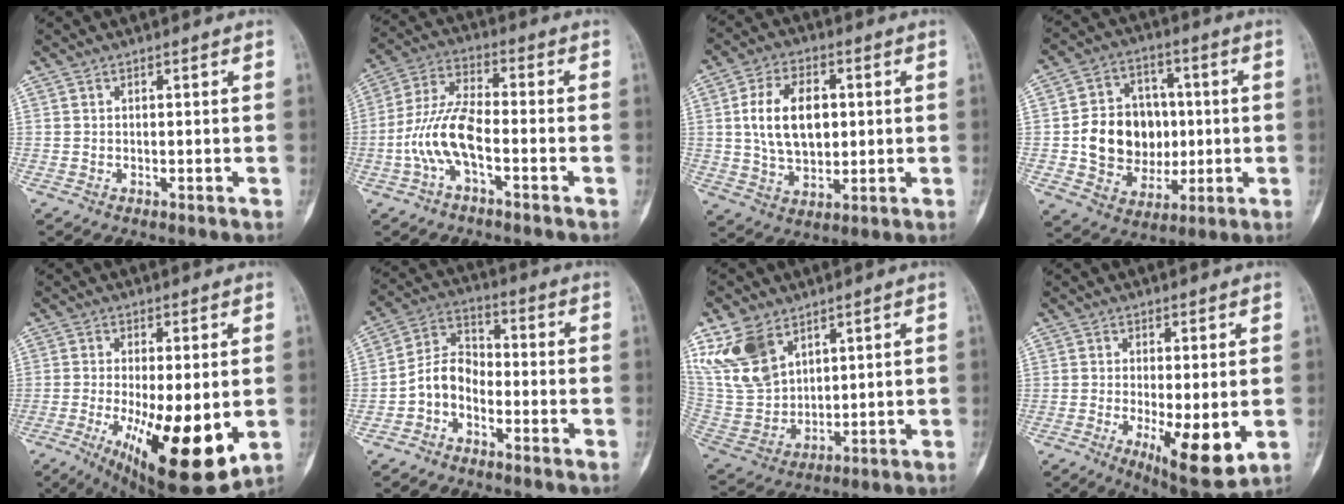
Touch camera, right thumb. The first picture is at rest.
{"total": 10.0, "force": [-3.3, 3.8, 8.7], "torque": [-0.192, 0.039, -0.068]}
{"total": 12.7, "force": [1.8, 8.0, 9.6], "torque": [-0.148, -0.004, 0.035]}
{"total": 15.2, "force": [-0.3, 12.7, 8.3], "torque": [-0.093, 0.018, 0.007]}
{"total": 18.0, "force": [-4.2, 5.9, 16.4], "torque": [-0.242, -0.030, -0.045]}
{"total": 6.9, "force": [-3.1, 4.8, 3.9], "torque": [-0.065, 0.041, -0.073]}
{"total": 13.7, "force": [7.9, 8.6, 7.2], "torque": [-0.132, -0.026, 0.177]}
{"total": 10.8, "force": [-2.3, 3.5, 10.0], "torque": [-0.146, -0.026, -0.028]}